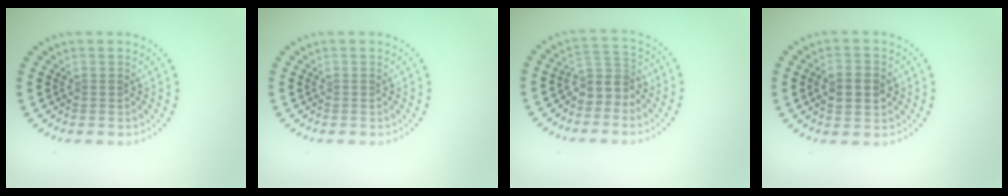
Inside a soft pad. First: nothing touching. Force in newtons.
{"total": 0.0}
{"total": 2.8, "press": 2.3, "slide": 1.6}
{"total": 3.9, "press": 3.9, "slide": 0.0}